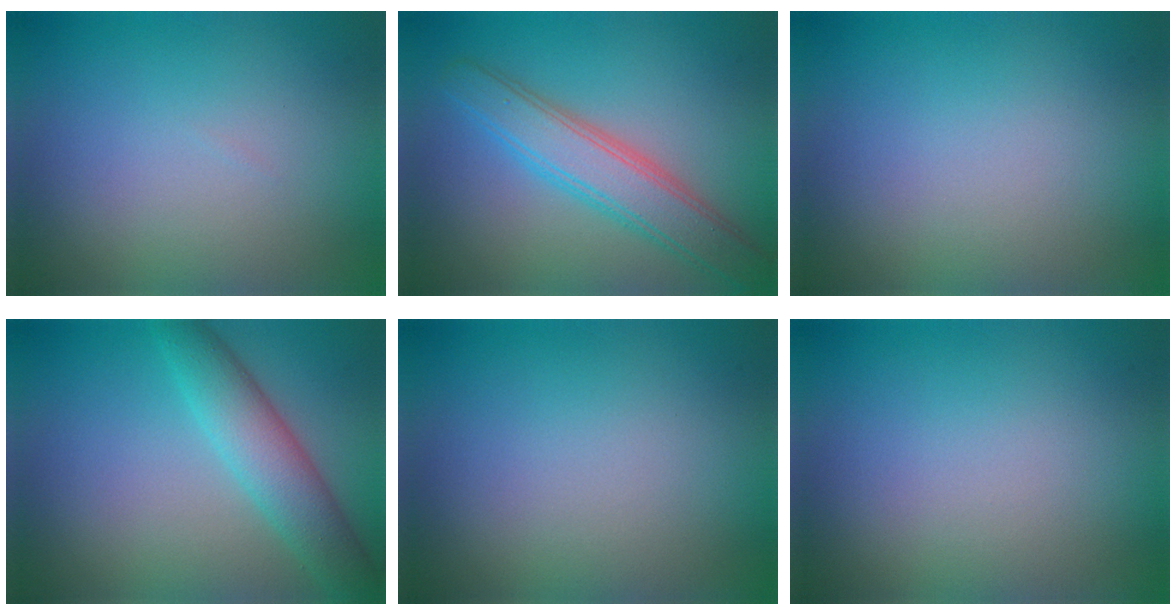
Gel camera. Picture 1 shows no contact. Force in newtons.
{"total": 5.0, "press": 5.0, "slide": 0.2}
{"total": 0.0}
{"total": 4.7, "press": 4.7, "slide": 0.1}
{"total": 0.0}
{"total": 0.0}